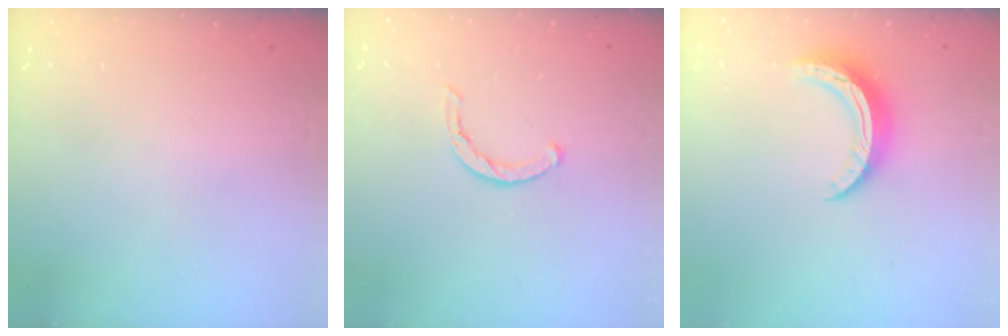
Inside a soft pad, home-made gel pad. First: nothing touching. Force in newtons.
{"total": 3.0, "press": 3.0, "slide": 0.3}
{"total": 10.7, "press": 10.7, "slide": 0.2}